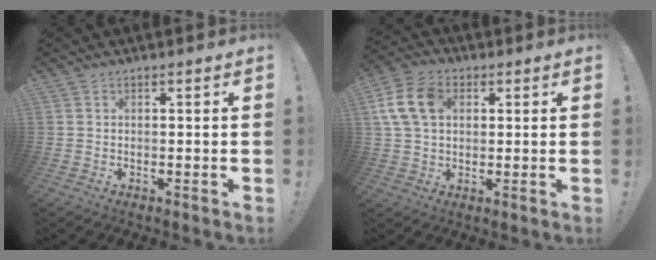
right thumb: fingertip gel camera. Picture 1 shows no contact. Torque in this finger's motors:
{"motor_torque": [1.56, 1.62, 0.36, 0.15, 0.09]}